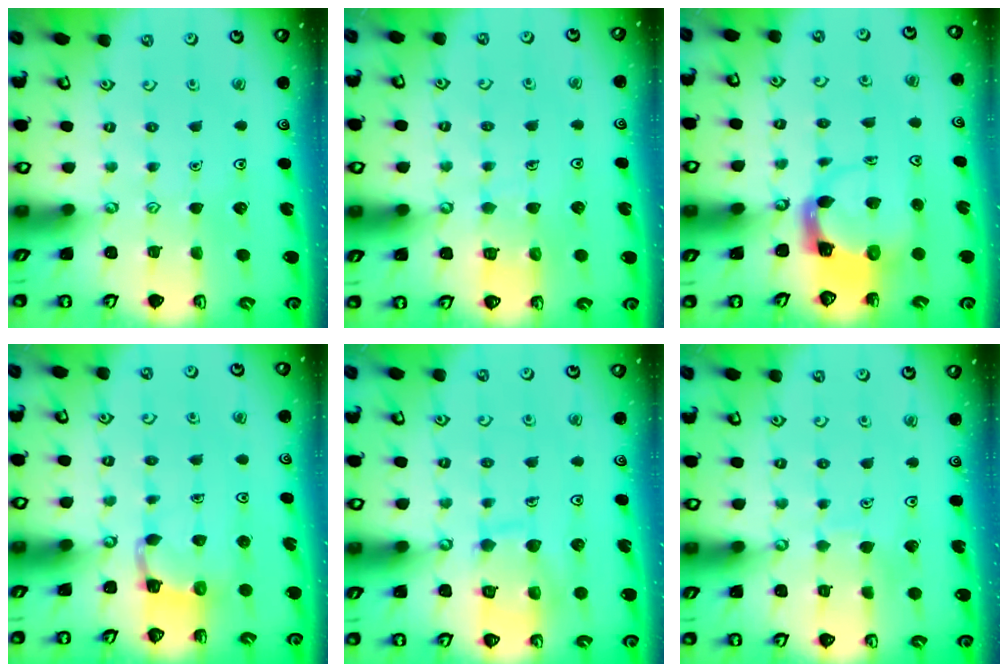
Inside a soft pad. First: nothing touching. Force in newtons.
{"total": 5.4, "press": 5.4, "slide": 0.4}
{"total": 4.2, "press": 4.2, "slide": 0.6}
{"total": 3.4, "press": 3.3, "slide": 0.6}
{"total": 11.3, "press": 11.3, "slide": 1.0}
{"total": 2.9, "press": 2.9, "slide": 0.2}